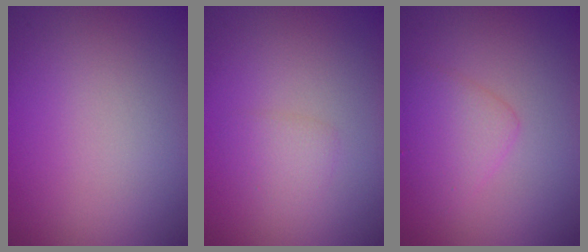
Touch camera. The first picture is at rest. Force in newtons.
{"total": 1.3, "press": 1.3, "slide": 0.0}
{"total": 2.5, "press": 2.5, "slide": 0.1}